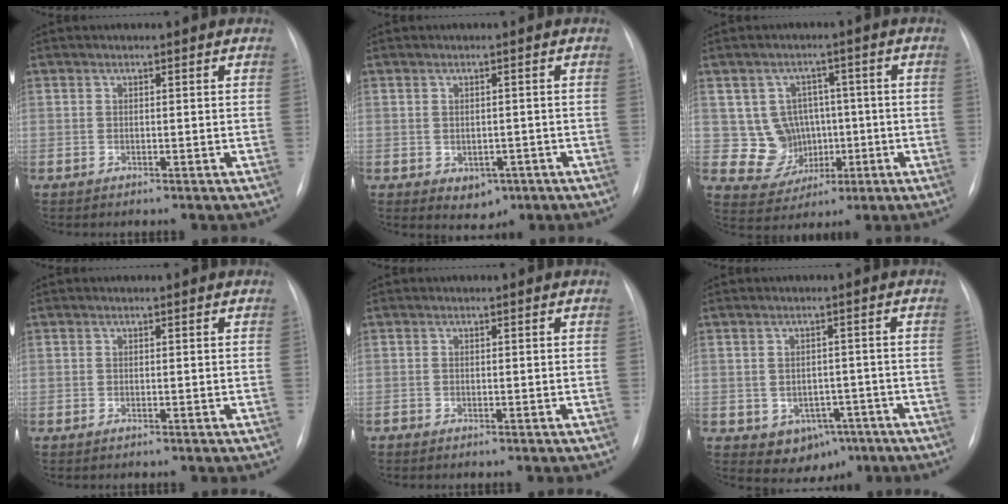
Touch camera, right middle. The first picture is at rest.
{"total": 3.5, "force": [-1.2, 2.6, 1.9], "torque": [-0.021, -0.001, -0.003]}
{"total": 7.7, "force": [0.1, 7.5, 1.6], "torque": [-0.025, 0.028, 0.018]}
{"total": 0.0}
{"total": 0.0}
{"total": 6.0, "force": [-2.8, 4.4, 2.8], "torque": [-0.036, 0.010, -0.027]}